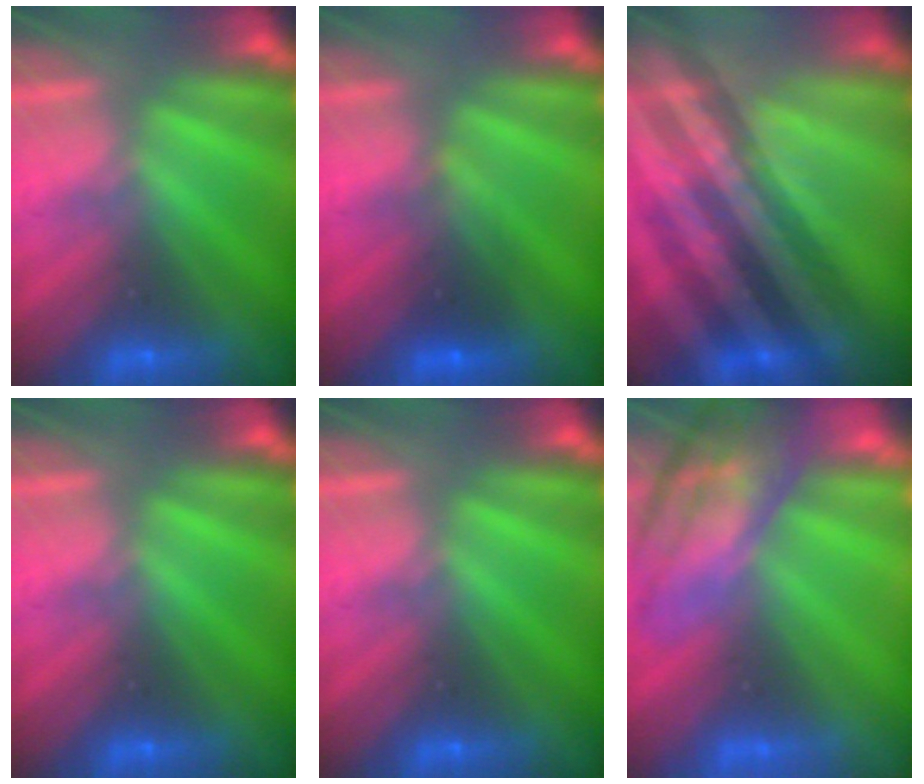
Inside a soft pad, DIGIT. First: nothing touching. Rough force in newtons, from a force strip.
{"total": 2.8}
{"total": 3.5}
{"total": 0.0}
{"total": 0.0}
{"total": 6.9}